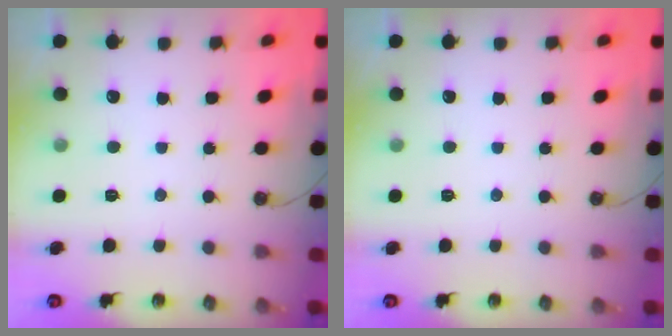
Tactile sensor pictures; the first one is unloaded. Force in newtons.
{"total": 0.0}